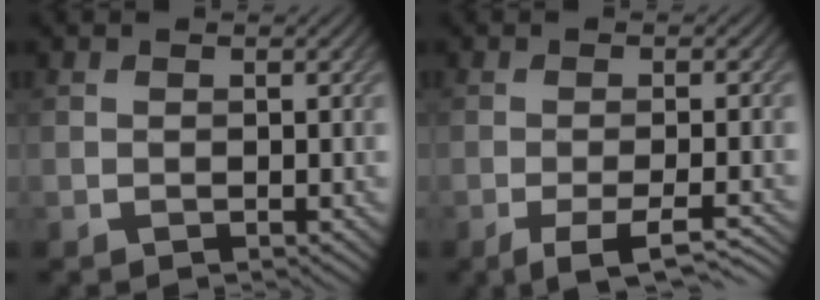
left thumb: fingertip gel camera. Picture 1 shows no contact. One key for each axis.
{"total": 5.8, "fx": -3.2, "fy": 1.4, "fz": 4.7, "tx": -0.068, "ty": 0.000, "tz": -0.046}